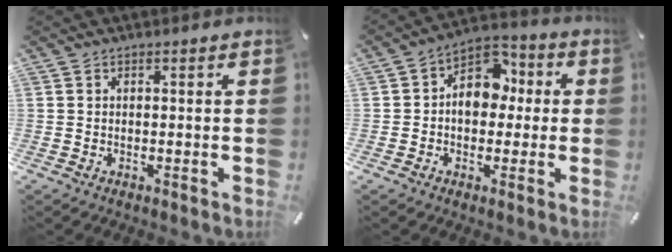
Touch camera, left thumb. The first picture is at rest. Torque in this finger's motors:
{"motor_torque": [1.67, 1.62, 0.22, -0.12, 0.29]}